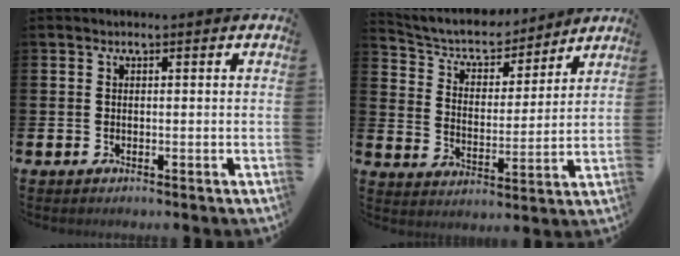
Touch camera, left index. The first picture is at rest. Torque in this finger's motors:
{"motor_torque": [1.00, -1.14, 0.34, 0.10]}